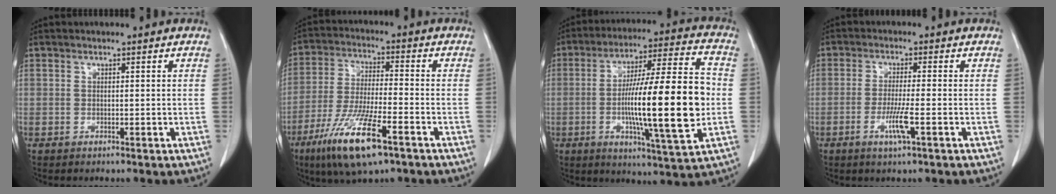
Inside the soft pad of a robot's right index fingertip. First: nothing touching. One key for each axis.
{"total": 13.1, "fx": -7.2, "fy": 2.2, "fz": 10.6, "tx": -0.213, "ty": -0.025, "tz": -0.126}
{"total": 20.3, "fx": -2.4, "fy": 1.6, "fz": 20.1, "tx": -0.333, "ty": 0.001, "tz": -0.039}
{"total": 4.6, "fx": -1.8, "fy": 0.0, "fz": 4.2, "tx": -0.081, "ty": -0.009, "tz": -0.032}